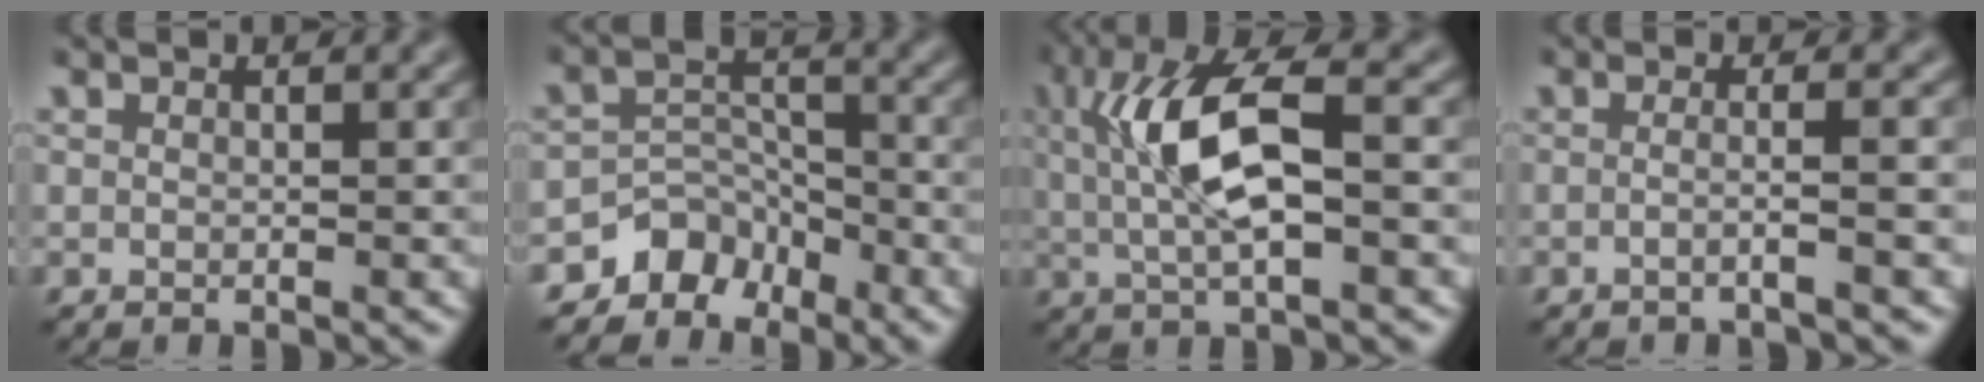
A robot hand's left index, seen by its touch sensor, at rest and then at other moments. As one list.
[{"total": 4.4, "force": [-3.8, 2.1, 0.3], "torque": [0.015, 0.005, -0.062]}, {"total": 7.6, "force": [0.3, 2.4, 7.2], "torque": [-0.139, 0.011, 0.007]}, {"total": 2.2, "force": [-1.2, 0.3, 1.9], "torque": [-0.016, -0.005, -0.030]}]